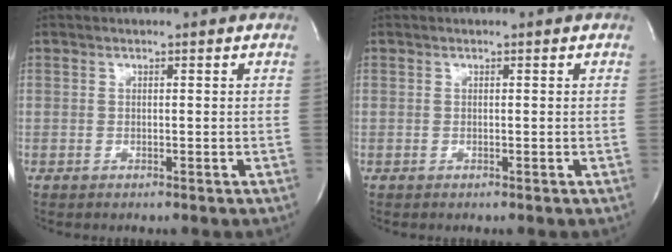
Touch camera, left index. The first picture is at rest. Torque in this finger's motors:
{"motor_torque": [0.00, 0.00, 0.00, 0.00]}